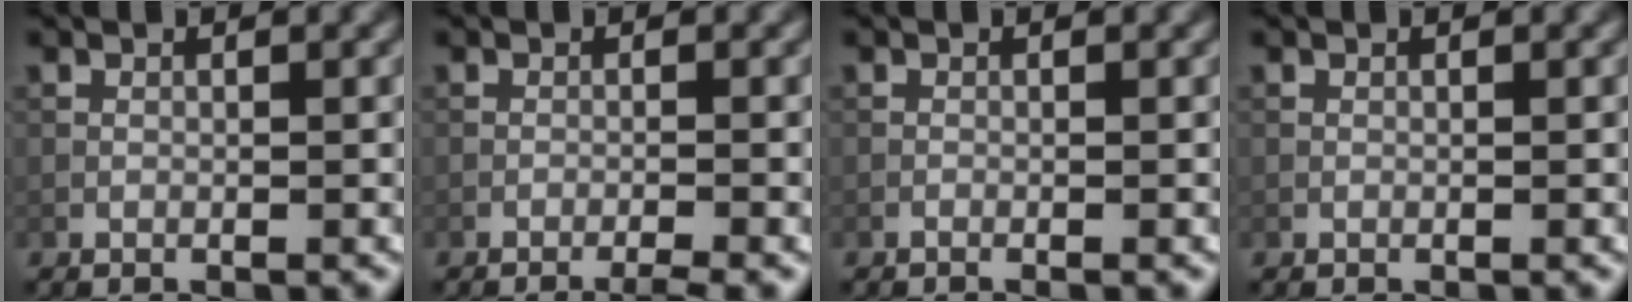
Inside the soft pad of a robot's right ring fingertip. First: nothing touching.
{"total": 1.3, "force": [-0.9, 0.0, 0.8], "torque": [-0.014, 0.002, -0.020]}
{"total": 0.0}
{"total": 0.0}